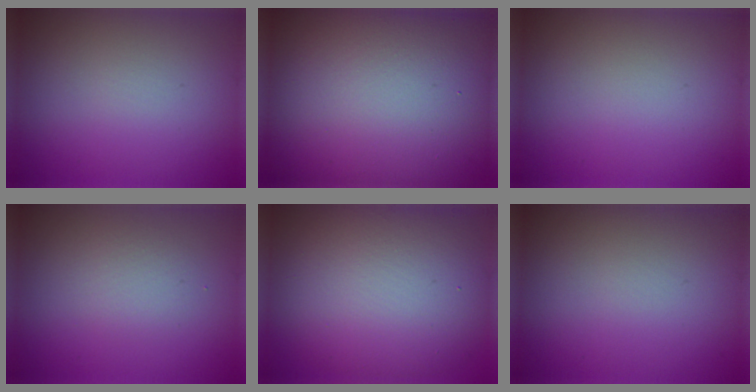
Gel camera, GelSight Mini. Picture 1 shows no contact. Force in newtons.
{"total": 23.6, "press": 23.6, "slide": 1.3}
{"total": 0.0}
{"total": 1.6, "press": 1.6, "slide": 0.2}
{"total": 12.0, "press": 12.0, "slide": 0.5}
{"total": 0.0}